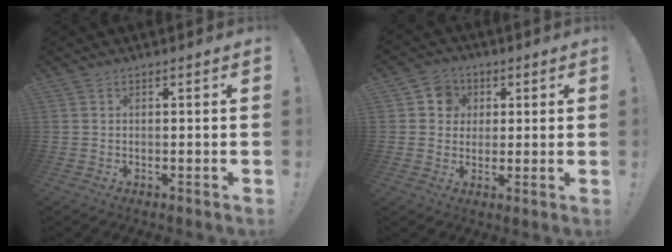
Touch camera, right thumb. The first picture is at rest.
{"total": 7.1, "force": [1.6, 6.8, 1.5], "torque": [-0.026, -0.003, 0.033]}